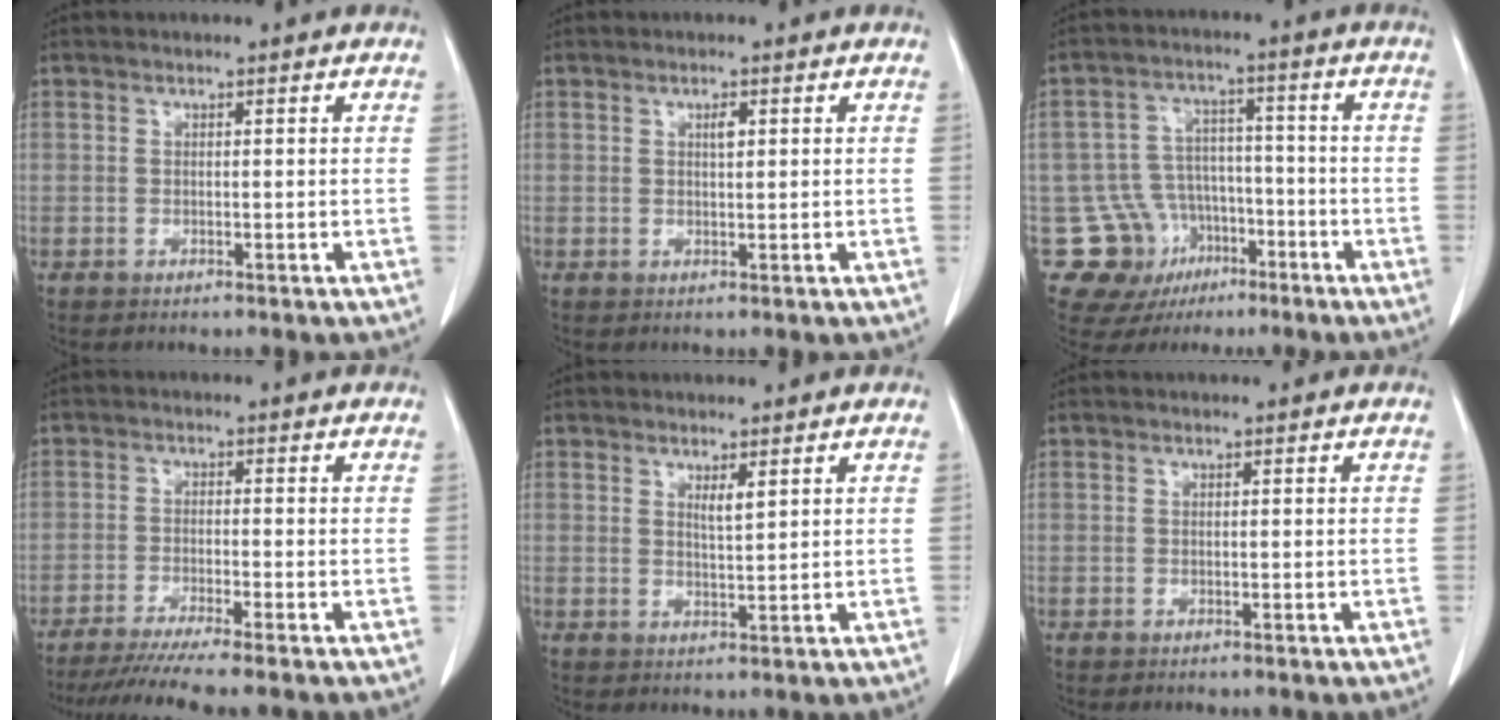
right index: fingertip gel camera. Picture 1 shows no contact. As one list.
[{"total": 1.3, "force": [0.5, 0.4, 1.1], "torque": [-0.021, 0.000, 0.009]}, {"total": 14.8, "force": [-6.7, 12.7, 3.6], "torque": [-0.080, 0.060, -0.091]}, {"total": 8.2, "force": [-6.9, -1.2, 4.4], "torque": [-0.058, -0.024, -0.108]}, {"total": 1.9, "force": [1.1, 0.1, 1.5], "torque": [-0.034, -0.005, 0.024]}, {"total": 0.0}]